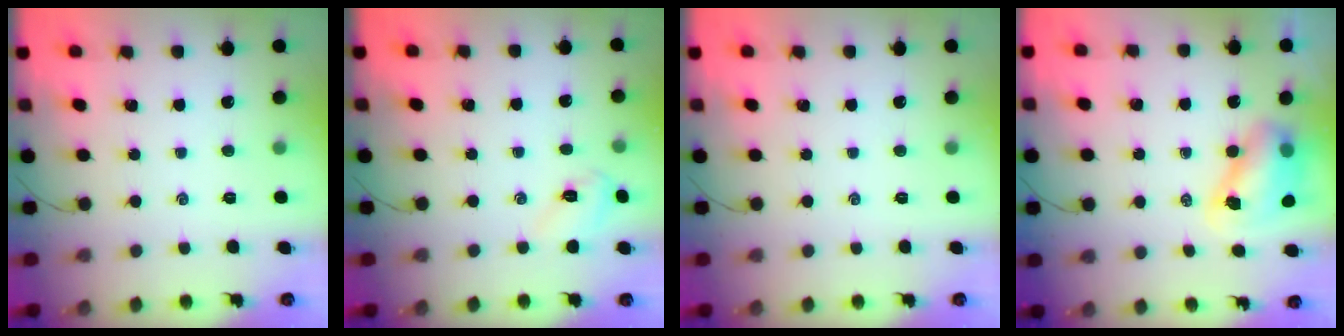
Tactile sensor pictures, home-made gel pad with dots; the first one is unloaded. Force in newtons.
{"total": 4.8, "press": 4.6, "slide": 1.2}
{"total": 0.0}
{"total": 8.5, "press": 8.3, "slide": 2.0}